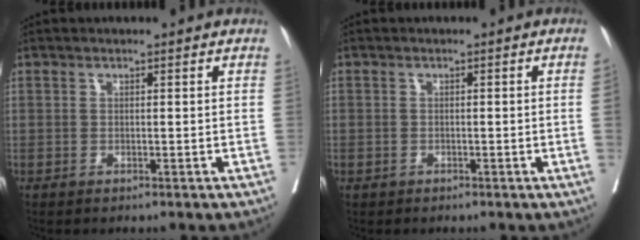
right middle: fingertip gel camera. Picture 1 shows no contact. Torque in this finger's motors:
{"motor_torque": [0.37, -0.34, -0.56, -0.21]}